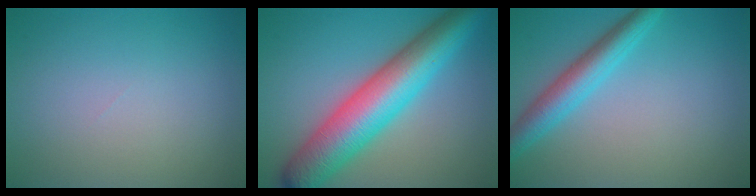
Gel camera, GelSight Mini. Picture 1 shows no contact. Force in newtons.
{"total": 10.2, "press": 10.2, "slide": 0.2}
{"total": 4.0, "press": 4.0, "slide": 0.1}